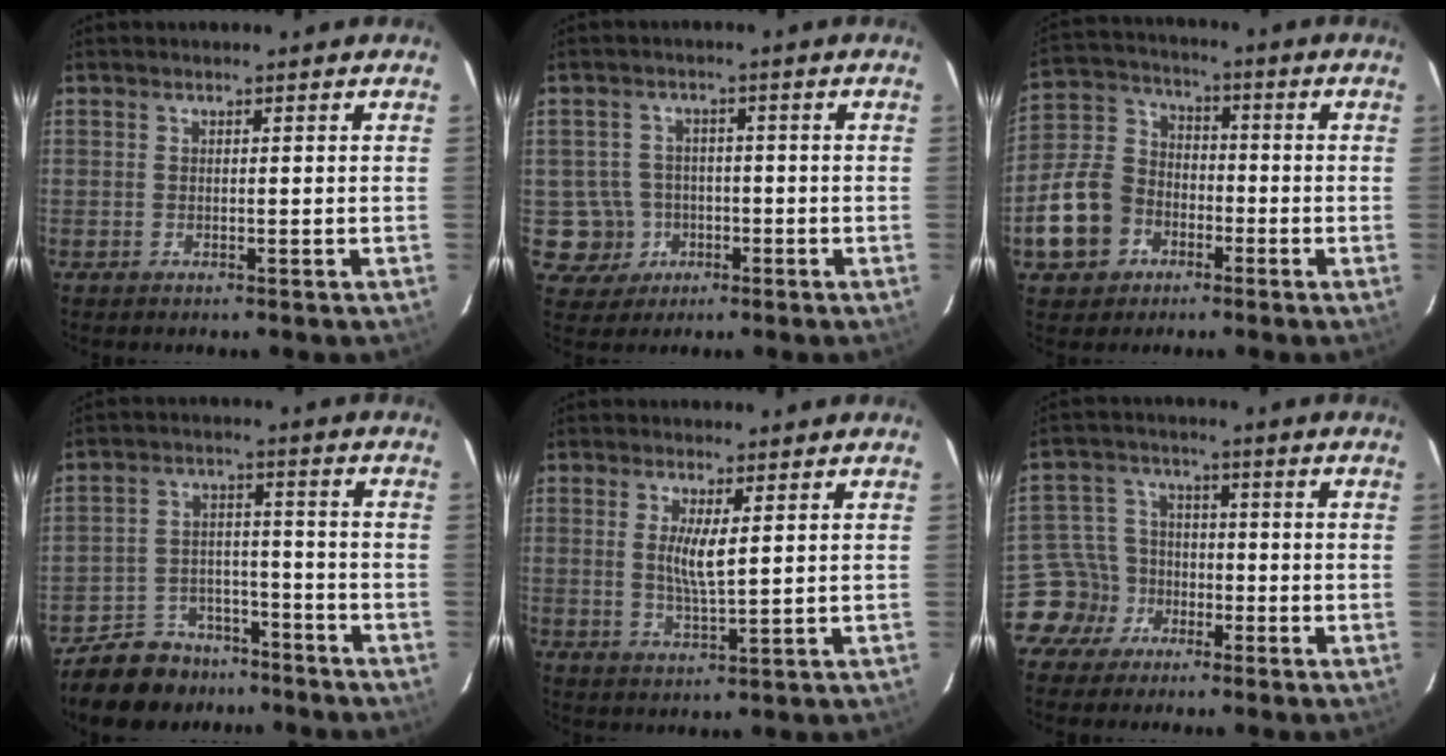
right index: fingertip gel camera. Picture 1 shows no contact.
{"total": 6.2, "force": [-1.7, 6.0, 0.5], "torque": [-0.027, 0.023, -0.018]}
{"total": 13.6, "force": [-5.5, 11.2, 5.5], "torque": [-0.153, 0.040, -0.082]}
{"total": 13.3, "force": [-10.9, 6.8, 3.5], "torque": [-0.101, 0.023, -0.155]}
{"total": 4.8, "force": [1.2, 0.9, 4.6], "torque": [-0.086, -0.007, 0.022]}
{"total": 7.4, "force": [-4.4, 6.0, 0.1], "torque": [-0.019, 0.027, -0.085]}